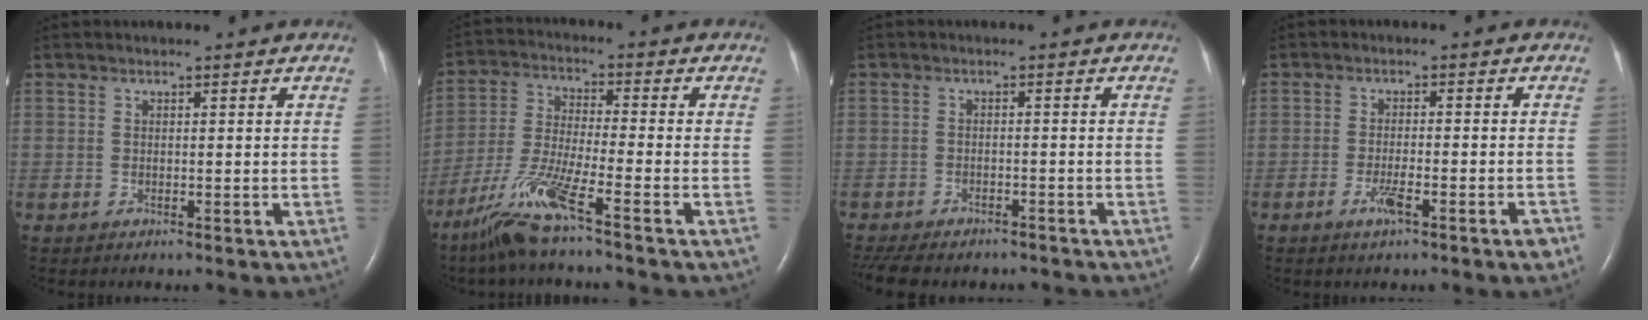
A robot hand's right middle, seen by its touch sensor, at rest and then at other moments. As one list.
[{"total": 9.7, "force": [-6.5, -0.4, 7.2], "torque": [-0.156, -0.027, -0.132]}, {"total": 12.7, "force": [-10.6, 4.7, 5.0], "torque": [-0.114, -0.008, -0.139]}, {"total": 4.2, "force": [-2.4, 0.4, 3.5], "torque": [-0.060, -0.003, -0.043]}]